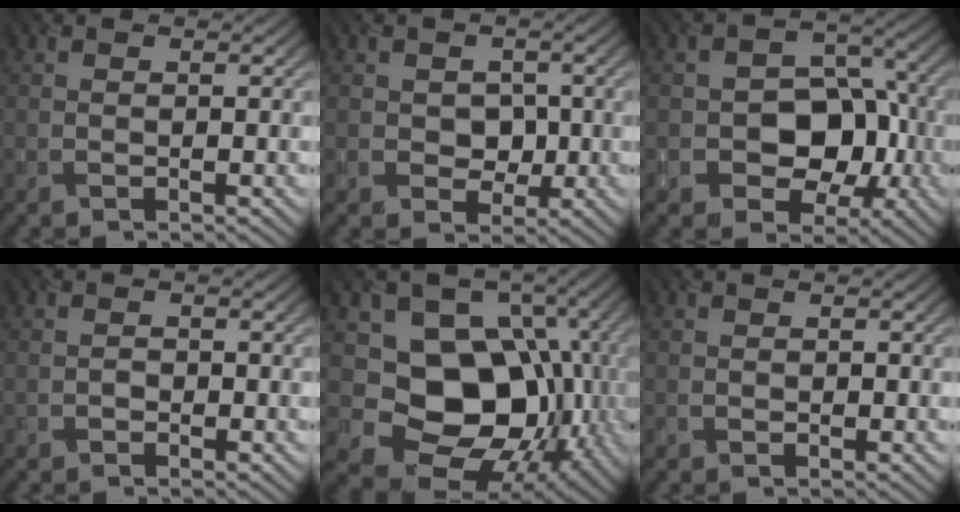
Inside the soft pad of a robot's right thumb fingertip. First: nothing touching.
{"total": 2.8, "force": [-0.5, 2.7, 0.5], "torque": [-0.012, -0.013, -0.014]}
{"total": 7.7, "force": [-2.5, 6.1, 3.9], "torque": [-0.048, -0.008, -0.047]}
{"total": 1.1, "force": [-0.9, 0.6, -0.3], "torque": [0.006, -0.008, -0.013]}
{"total": 14.0, "force": [-0.9, 11.5, 8.0], "torque": [-0.110, -0.033, -0.018]}
{"total": 0.6, "force": [-0.3, 0.5, -0.2], "torque": [0.005, -0.007, 0.000]}